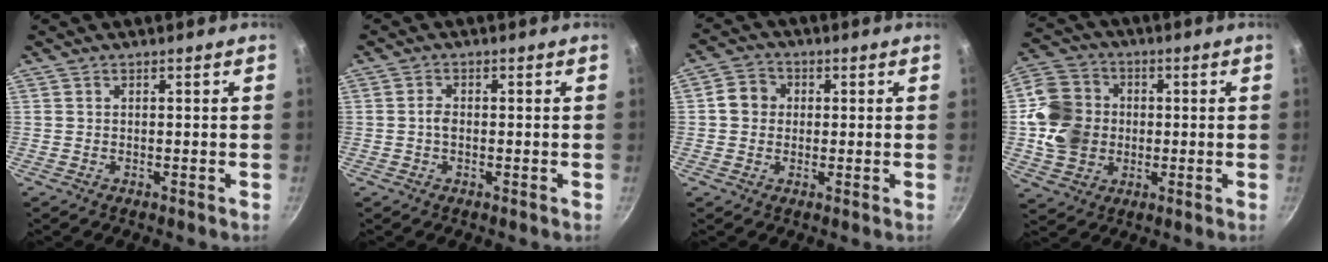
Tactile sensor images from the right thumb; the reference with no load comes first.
{"total": 1.6, "force": [-0.3, 1.0, 1.2], "torque": [-0.021, 0.002, -0.008]}
{"total": 5.4, "force": [0.4, 4.9, 2.3], "torque": [-0.025, 0.012, -0.002]}
{"total": 13.9, "force": [-0.5, 11.8, 7.4], "torque": [-0.131, 0.018, -0.012]}